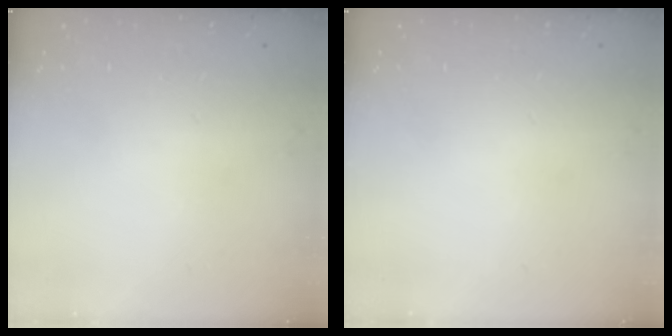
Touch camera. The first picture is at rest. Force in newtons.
{"total": 0.0}